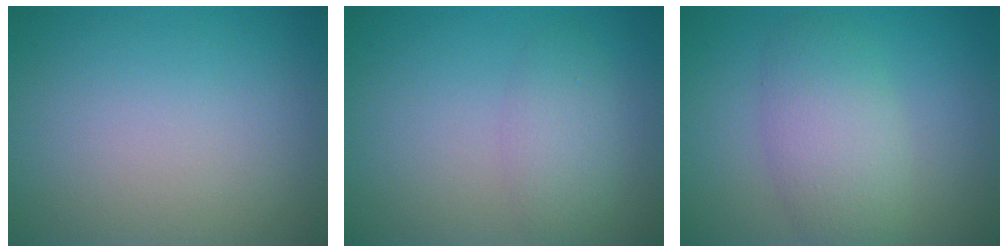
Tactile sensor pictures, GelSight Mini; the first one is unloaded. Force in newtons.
{"total": 2.6, "press": 2.6, "slide": 0.2}
{"total": 4.8, "press": 4.7, "slide": 0.2}